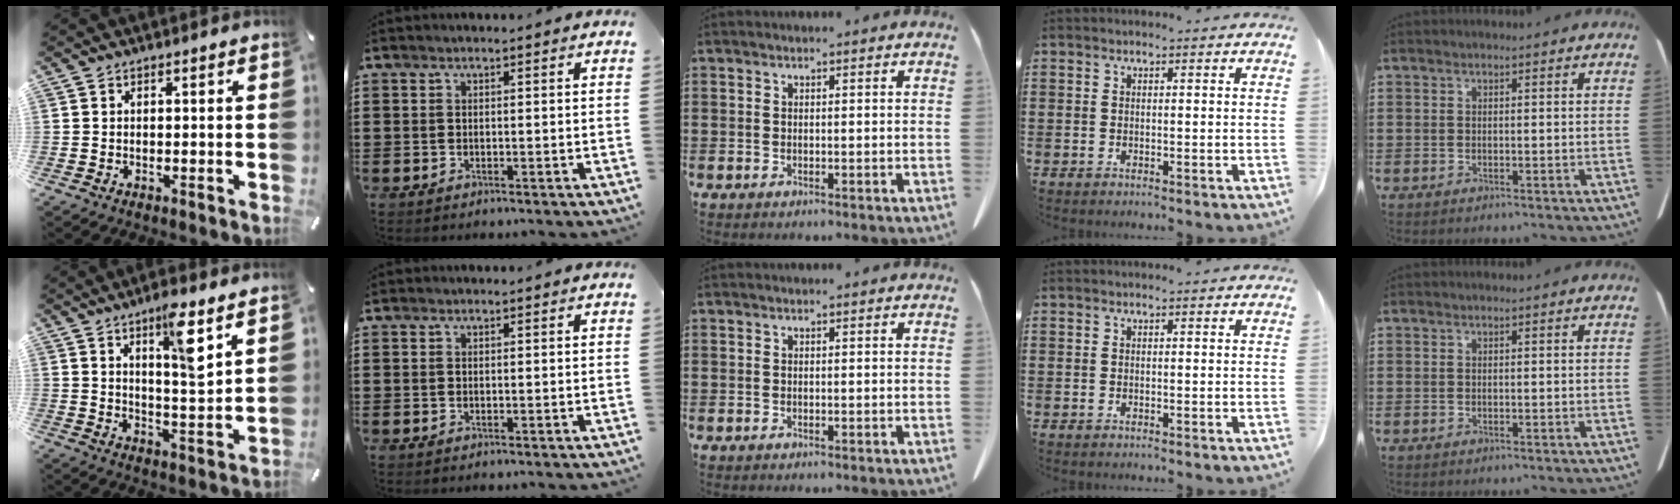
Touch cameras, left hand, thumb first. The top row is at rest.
{"thumb": {"total": 9.4, "force": [5.5, 1.9, 7.4], "torque": [-0.107, -0.036, 0.085]}}